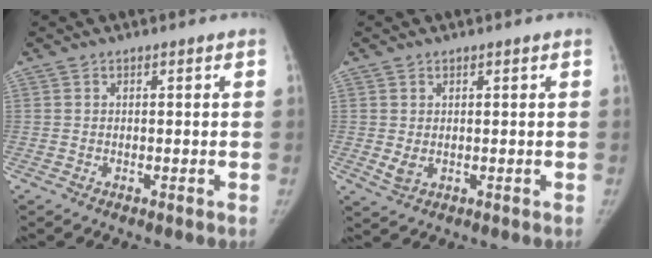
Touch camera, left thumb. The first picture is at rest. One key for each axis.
{"total": 2.2, "fx": 0.2, "fy": 1.4, "fz": 1.6, "tx": -0.029, "ty": -0.008, "tz": 0.013}